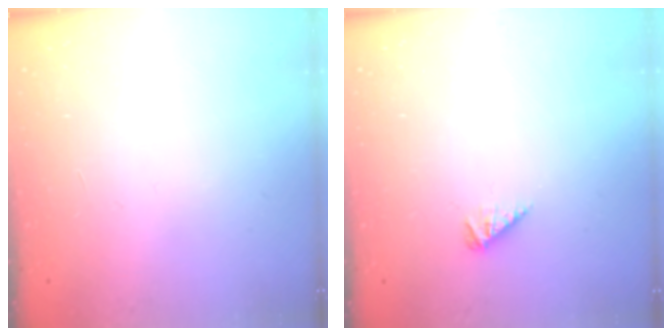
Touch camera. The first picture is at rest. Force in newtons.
{"total": 2.2, "press": 2.2, "slide": 0.4}